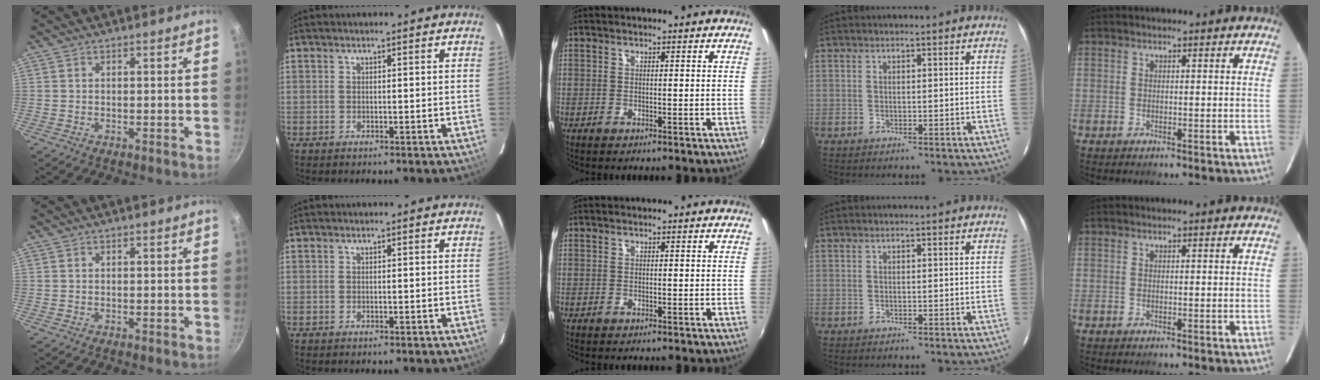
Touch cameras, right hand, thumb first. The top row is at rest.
{}